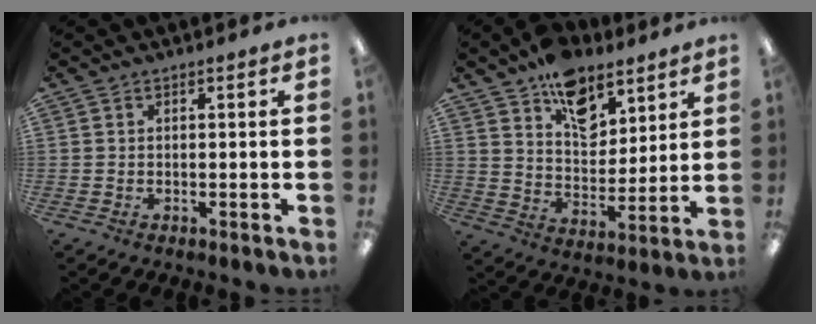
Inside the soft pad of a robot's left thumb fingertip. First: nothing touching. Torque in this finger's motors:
{"motor_torque": [1.85, 1.31, 1.32, -1.40, 0.08]}